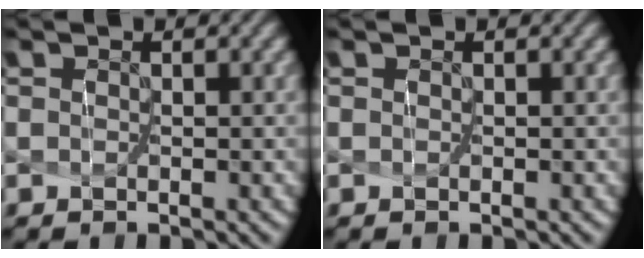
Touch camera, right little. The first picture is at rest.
{"total": 0.0}